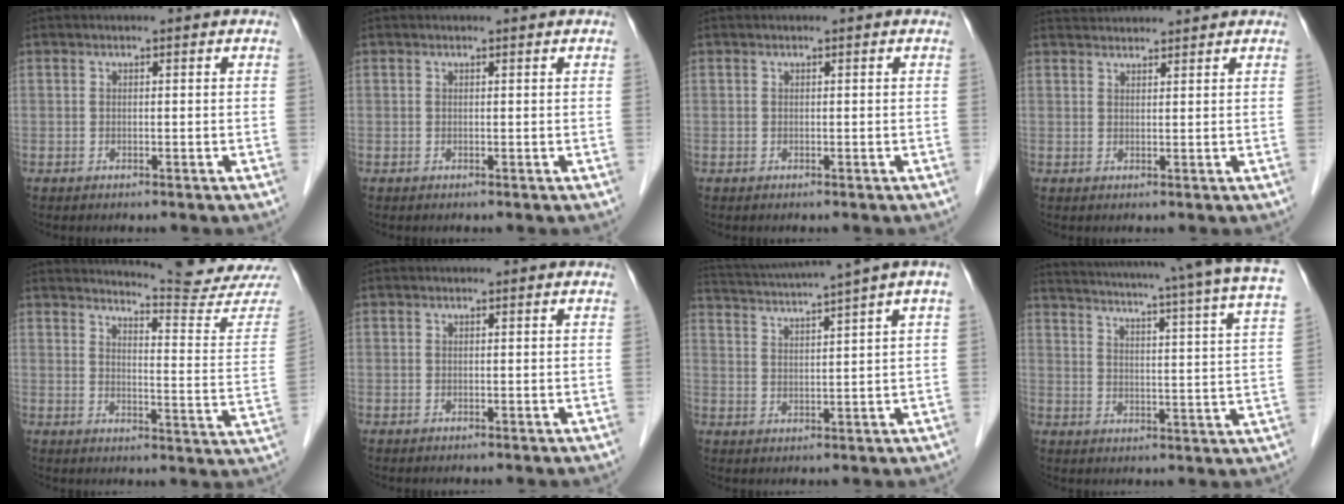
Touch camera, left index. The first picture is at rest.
{"total": 0.7, "force": [0.7, -0.1, 0.2], "torque": [-0.011, 0.000, 0.009]}
{"total": 0.0}
{"total": 5.6, "force": [5.5, 0.1, 0.9], "torque": [-0.018, 0.036, 0.079]}
{"total": 15.5, "force": [15.2, -1.9, 1.6], "torque": [-0.024, -0.122, 0.170]}
{"total": 0.0}
{"total": 11.8, "force": [9.5, -1.8, 6.8], "torque": [-0.123, 0.006, 0.137]}
{"total": 26.1, "force": [22.1, -0.3, 14.0], "torque": [-0.222, -0.043, 0.269]}